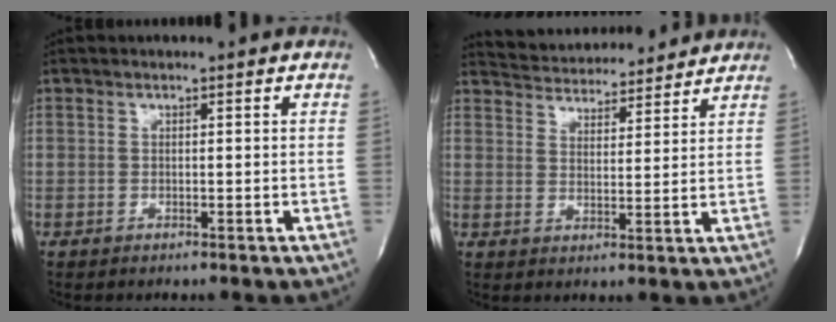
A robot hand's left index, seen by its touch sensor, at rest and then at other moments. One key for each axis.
{"total": 11.9, "fx": 11.5, "fy": 2.3, "fz": 2.4, "tx": -0.036, "ty": 0.015, "tz": 0.165}